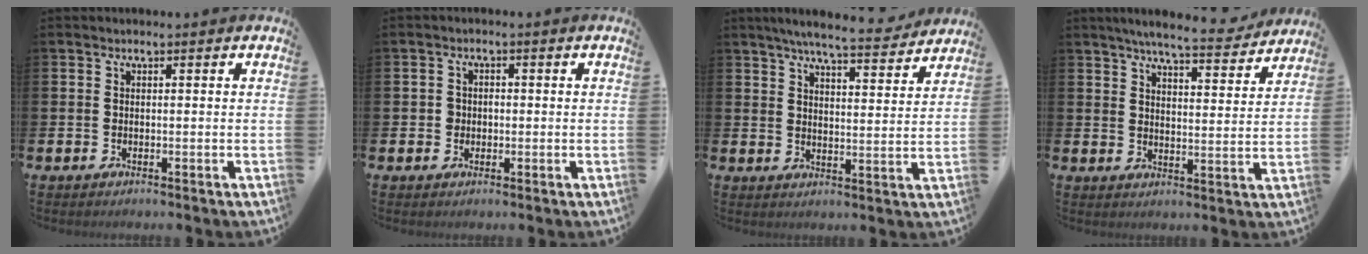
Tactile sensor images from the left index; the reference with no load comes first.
{"total": 1.7, "force": [-0.1, 1.6, 0.5], "torque": [-0.003, 0.006, -0.007]}
{"total": 6.9, "force": [6.4, 0.5, 2.5], "torque": [-0.048, -0.039, 0.108]}
{"total": 6.7, "force": [6.3, 0.5, 2.3], "torque": [-0.044, -0.038, 0.106]}